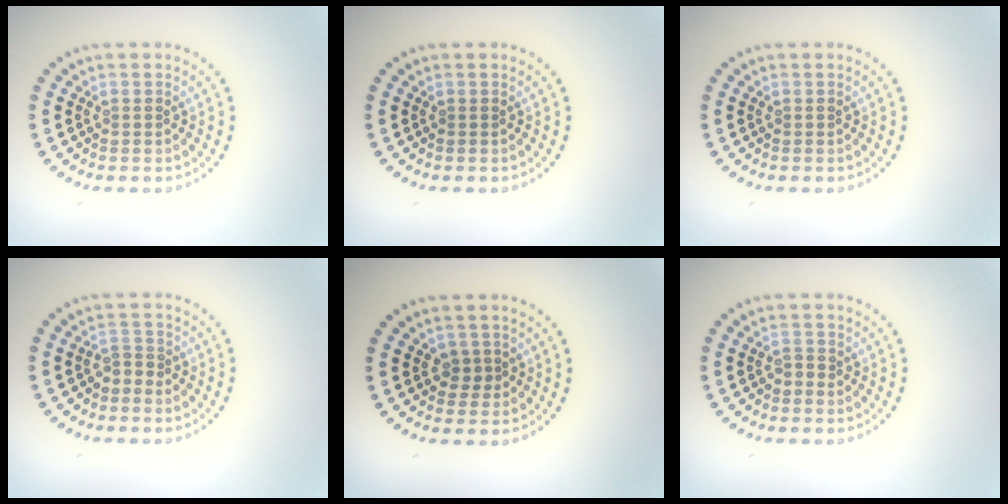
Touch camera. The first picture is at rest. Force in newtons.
{"total": 0.0}
{"total": 0.0}
{"total": 1.3, "press": 0.9, "slide": 0.9}
{"total": 1.3, "press": 1.0, "slide": 0.8}
{"total": 0.9, "press": 0.8, "slide": 0.4}